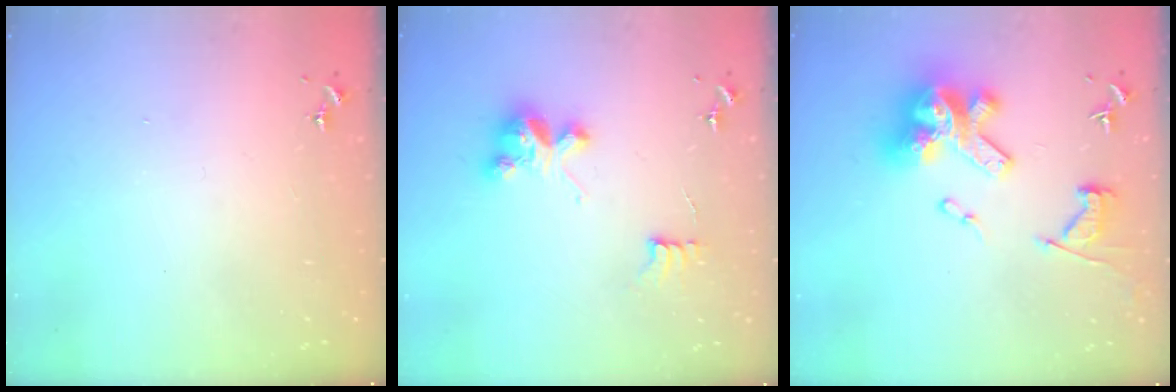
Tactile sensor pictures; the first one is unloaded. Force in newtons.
{"total": 9.0, "press": 9.0, "slide": 0.3}
{"total": 24.1, "press": 24.0, "slide": 2.3}